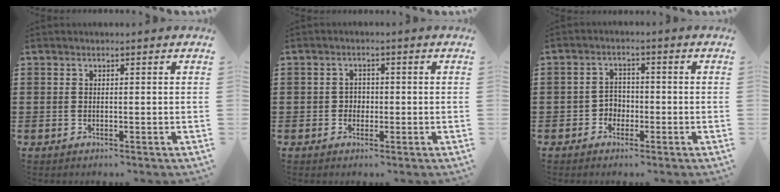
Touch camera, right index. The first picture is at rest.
{"total": 1.3, "force": [-0.3, 1.1, 0.5], "torque": [-0.013, 0.003, -0.008]}
{"total": 2.4, "force": [-1.2, 2.0, 0.7], "torque": [-0.023, 0.006, -0.029]}